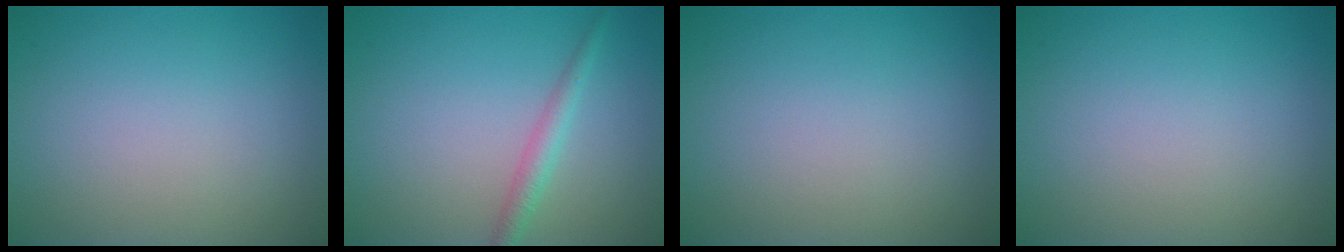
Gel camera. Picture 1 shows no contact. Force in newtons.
{"total": 2.0, "press": 2.0, "slide": 0.1}
{"total": 0.0}
{"total": 0.0}